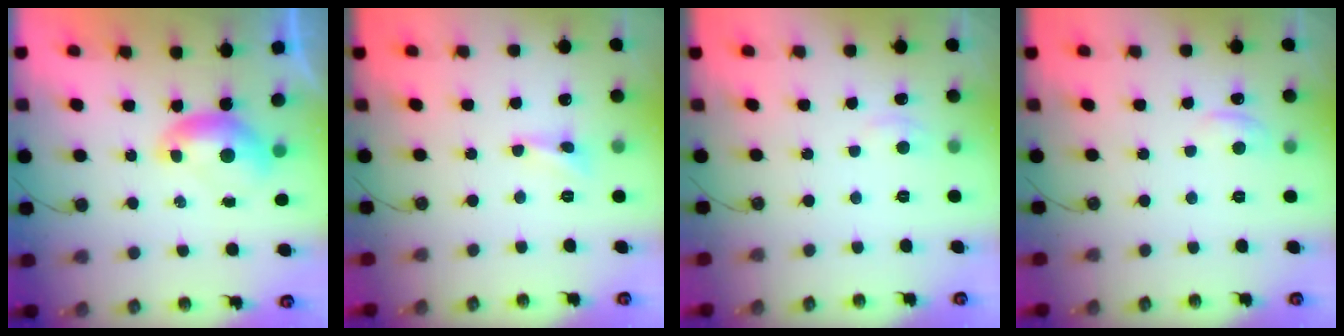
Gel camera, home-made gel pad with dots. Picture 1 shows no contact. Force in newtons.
{"total": 3.5, "press": 3.4, "slide": 0.8}
{"total": 2.9, "press": 2.9, "slide": 0.4}
{"total": 1.7, "press": 1.5, "slide": 0.7}